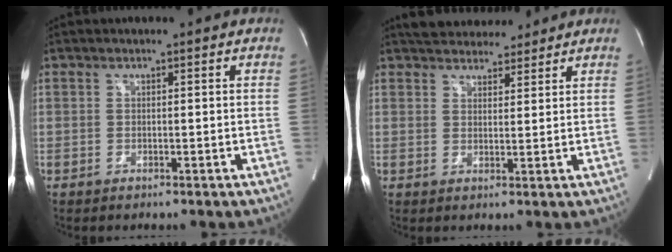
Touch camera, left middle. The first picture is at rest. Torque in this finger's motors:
{"motor_torque": [-0.16, -0.37, -0.04, 0.00]}